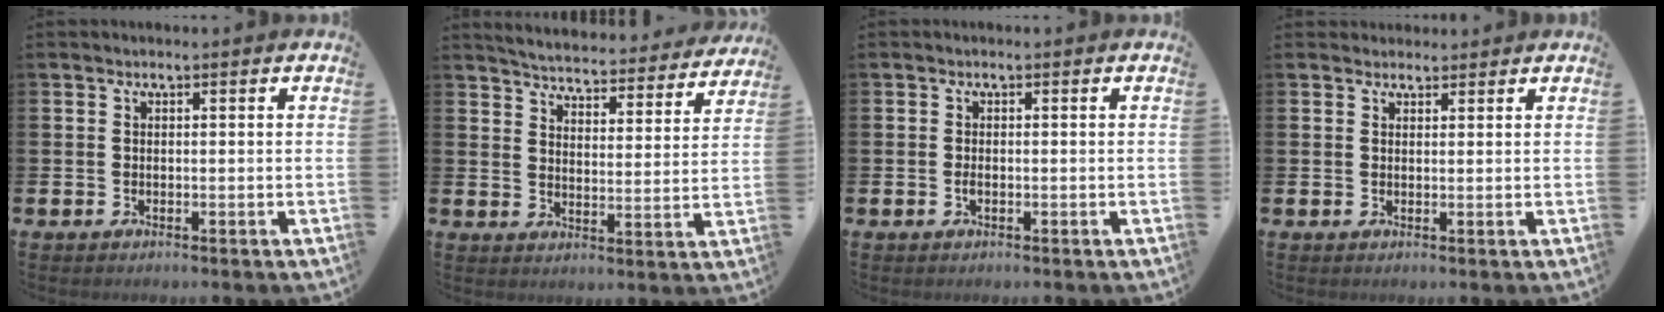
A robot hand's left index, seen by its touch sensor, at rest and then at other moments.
{"total": 5.0, "force": [4.9, 0.4, 0.8], "torque": [-0.032, -0.042, 0.080]}
{"total": 0.8, "force": [-0.2, 0.3, 0.7], "torque": [-0.014, 0.001, -0.005]}
{"total": 2.1, "force": [1.9, 0.7, -0.1], "torque": [0.009, -0.006, 0.035]}